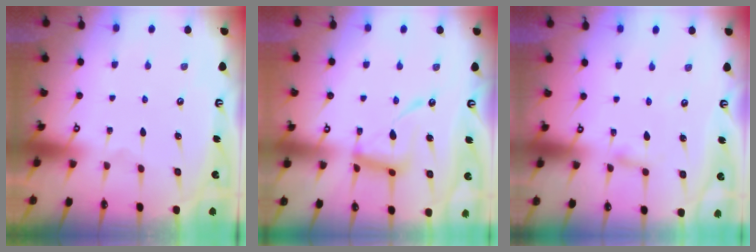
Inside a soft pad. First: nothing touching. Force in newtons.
{"total": 13.1, "press": 13.0, "slide": 1.2}
{"total": 2.1, "press": 2.1, "slide": 0.2}